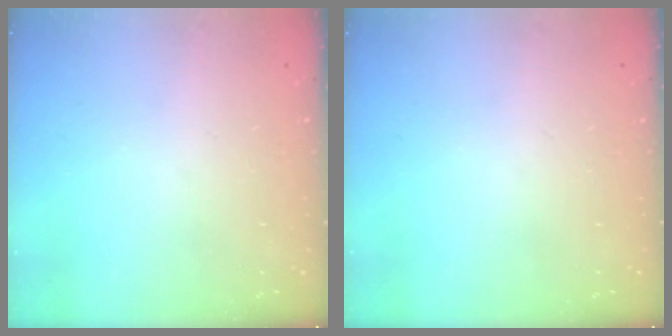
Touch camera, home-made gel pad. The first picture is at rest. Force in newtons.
{"total": 0.0}